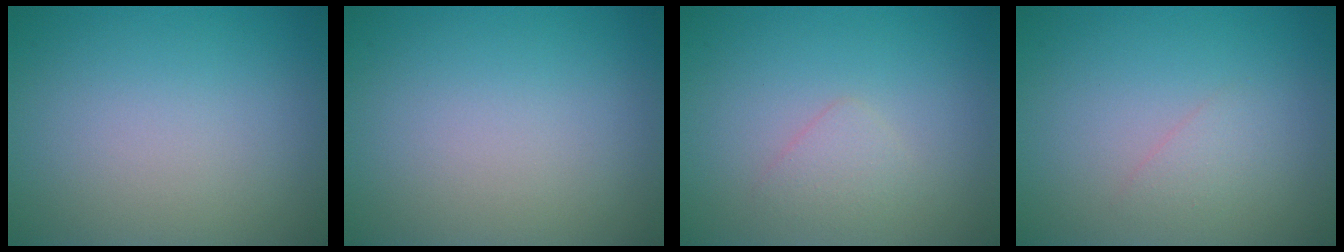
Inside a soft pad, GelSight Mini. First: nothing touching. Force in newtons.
{"total": 0.0}
{"total": 1.3, "press": 1.3, "slide": 0.1}
{"total": 1.0, "press": 1.0, "slide": 0.0}